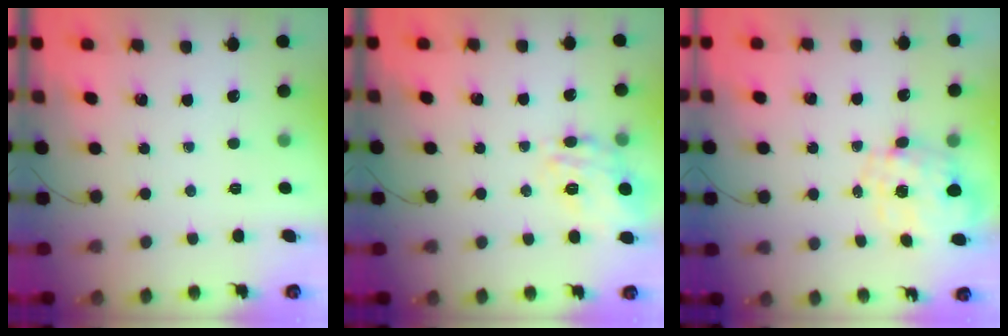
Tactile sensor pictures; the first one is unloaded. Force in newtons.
{"total": 17.4, "press": 17.3, "slide": 1.9}
{"total": 2.3, "press": 2.1, "slide": 1.0}